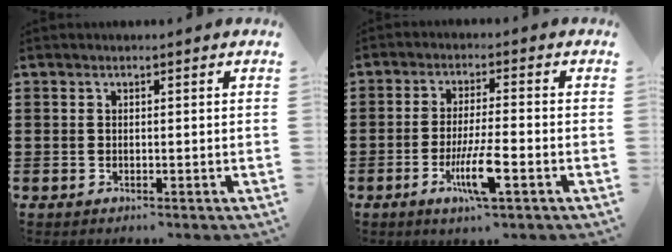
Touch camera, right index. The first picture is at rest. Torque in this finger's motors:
{"motor_torque": [2.14, 0.00, 0.53, 0.12]}